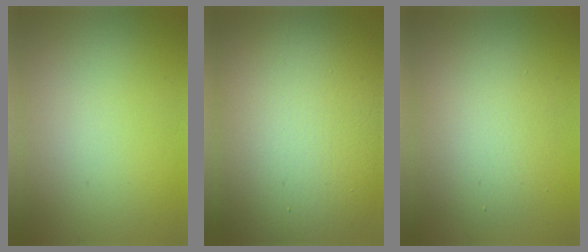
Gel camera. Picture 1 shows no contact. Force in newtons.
{"total": 17.6, "press": 17.6, "slide": 1.0}
{"total": 4.4, "press": 4.4, "slide": 0.4}